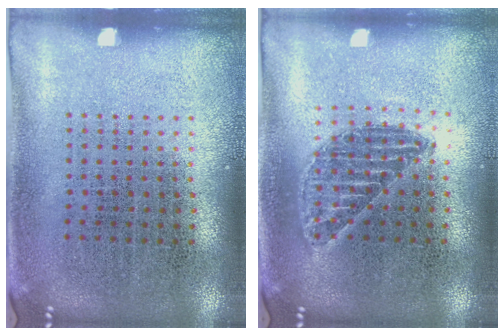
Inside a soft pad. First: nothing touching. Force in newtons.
{"total": 1.2, "press": 1.1, "slide": 0.5}